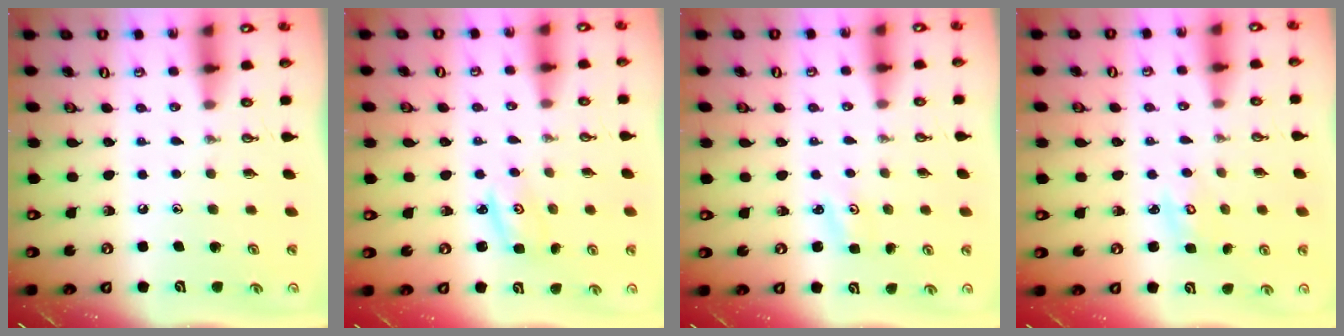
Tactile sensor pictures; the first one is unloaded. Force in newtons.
{"total": 2.1, "press": 2.1, "slide": 0.2}
{"total": 2.0, "press": 2.0, "slide": 0.3}
{"total": 3.0, "press": 3.0, "slide": 0.3}